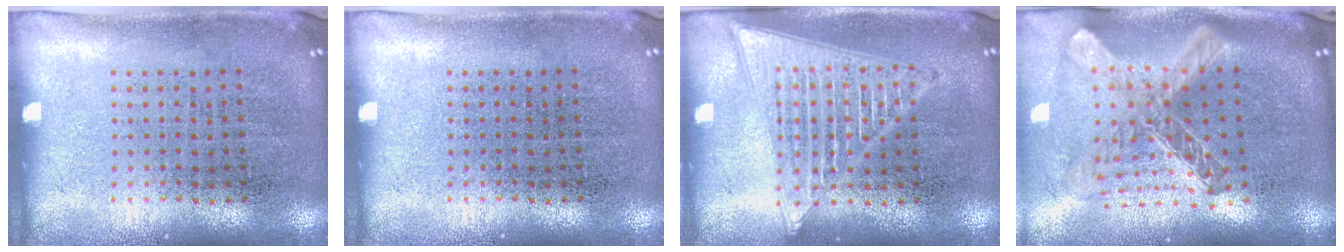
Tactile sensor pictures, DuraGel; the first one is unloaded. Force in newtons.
{"total": 0.0}
{"total": 3.2, "press": 3.2, "slide": 0.2}
{"total": 2.8, "press": 2.1, "slide": 1.9}